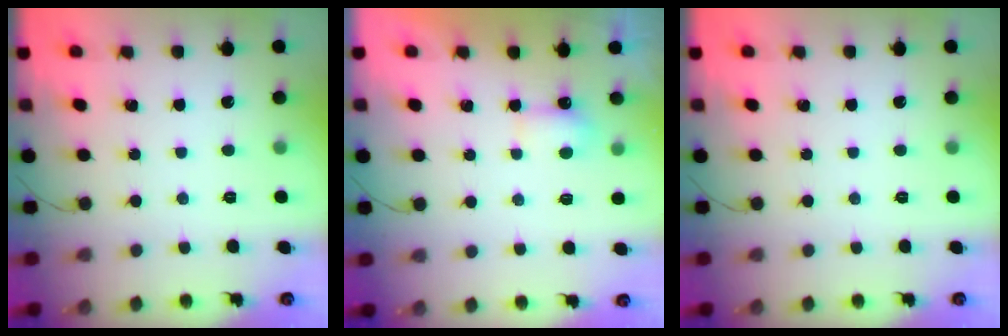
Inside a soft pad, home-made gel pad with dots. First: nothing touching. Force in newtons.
{"total": 3.6, "press": 3.4, "slide": 1.2}
{"total": 0.0}